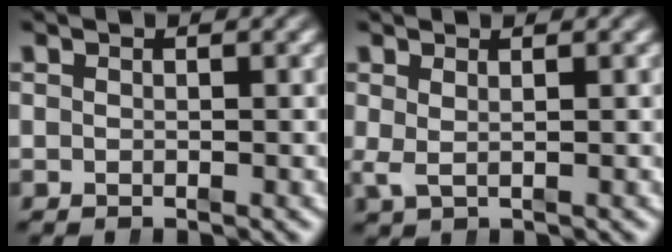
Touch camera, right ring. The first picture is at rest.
{"total": 1.0, "force": [0.3, 0.0, 0.9], "torque": [-0.021, -0.011, 0.016]}